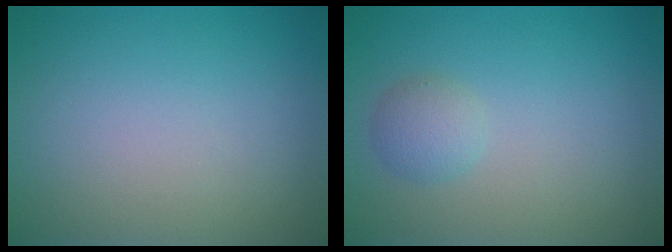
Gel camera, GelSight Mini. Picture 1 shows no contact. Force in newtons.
{"total": 1.7, "press": 1.7, "slide": 0.0}